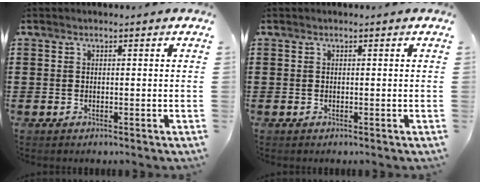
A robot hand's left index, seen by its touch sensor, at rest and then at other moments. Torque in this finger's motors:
{"motor_torque": [0.00, 0.00, 0.00, 0.00]}